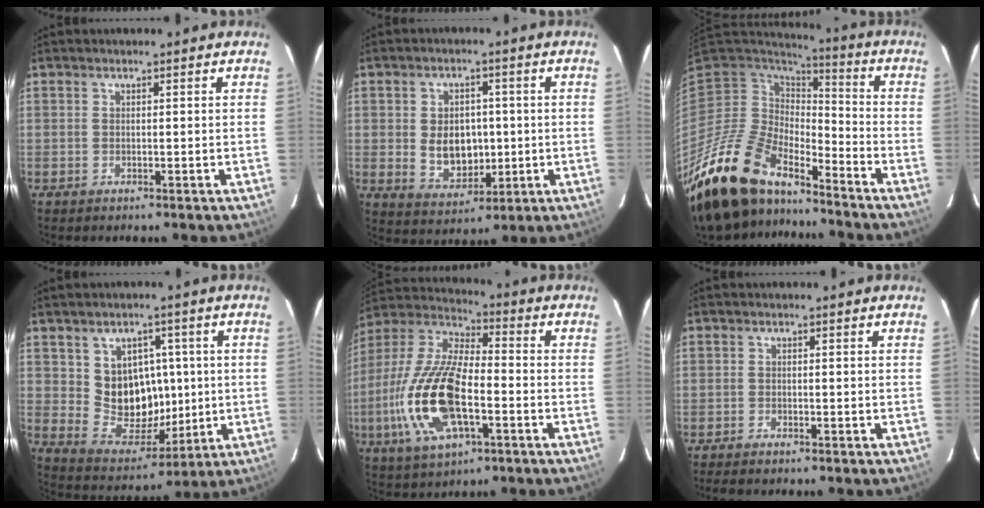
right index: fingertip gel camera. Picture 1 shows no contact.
{"total": 8.6, "force": [-0.2, 6.3, 5.8], "torque": [-0.113, 0.002, 0.014]}
{"total": 22.8, "force": [-17.4, 8.6, 12.0], "torque": [-0.252, -0.039, -0.316]}
{"total": 11.2, "force": [1.5, 9.7, 5.5], "torque": [-0.102, 0.002, 0.048]}
{"total": 20.0, "force": [-5.6, 8.1, 17.4], "torque": [-0.375, -0.013, -0.106]}
{"total": 3.2, "force": [-2.9, 0.5, 1.3], "torque": [-0.035, -0.010, -0.050]}